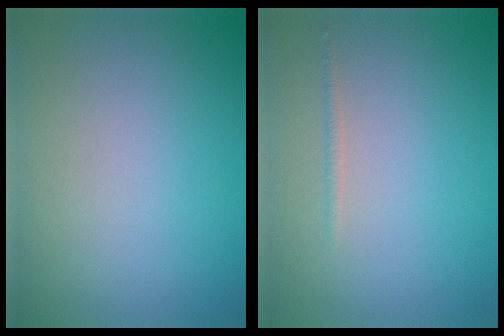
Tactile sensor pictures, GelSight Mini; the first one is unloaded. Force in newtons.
{"total": 0.6, "press": 0.6, "slide": 0.0}